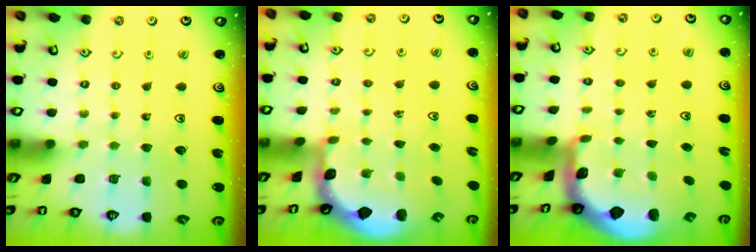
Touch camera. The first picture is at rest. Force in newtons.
{"total": 1.3, "press": 1.2, "slide": 0.4}
{"total": 1.0, "press": 0.9, "slide": 0.4}